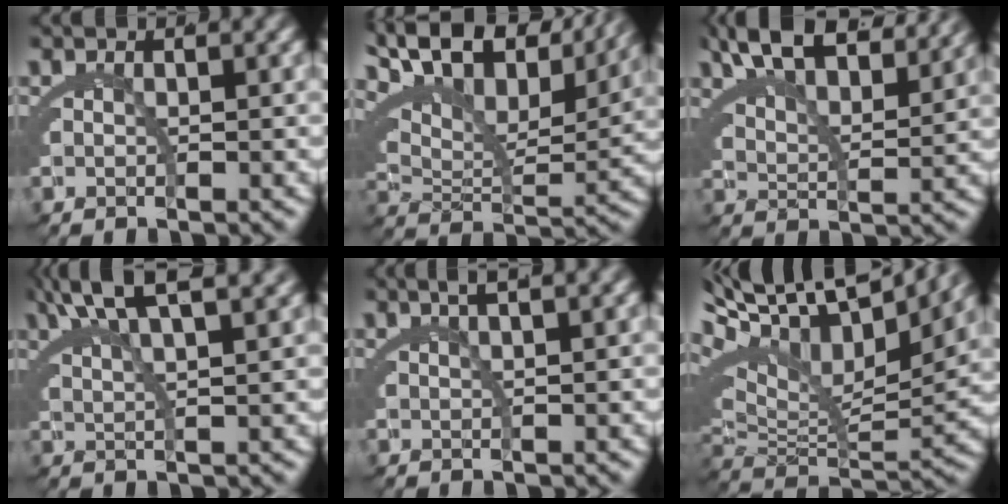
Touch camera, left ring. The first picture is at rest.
{"total": 13.9, "force": [11.0, 3.5, 7.7], "torque": [-0.115, 0.060, 0.156]}
{"total": 7.9, "force": [7.3, 0.2, 3.0], "torque": [-0.044, 0.027, 0.116]}
{"total": 5.5, "force": [4.5, -1.3, 2.9], "torque": [-0.044, 0.016, 0.078]}
{"total": 2.0, "force": [1.6, -0.5, 1.1], "torque": [-0.013, 0.014, 0.026]}
{"total": 14.0, "force": [7.1, 6.8, 9.9], "torque": [-0.153, 0.030, 0.103]}